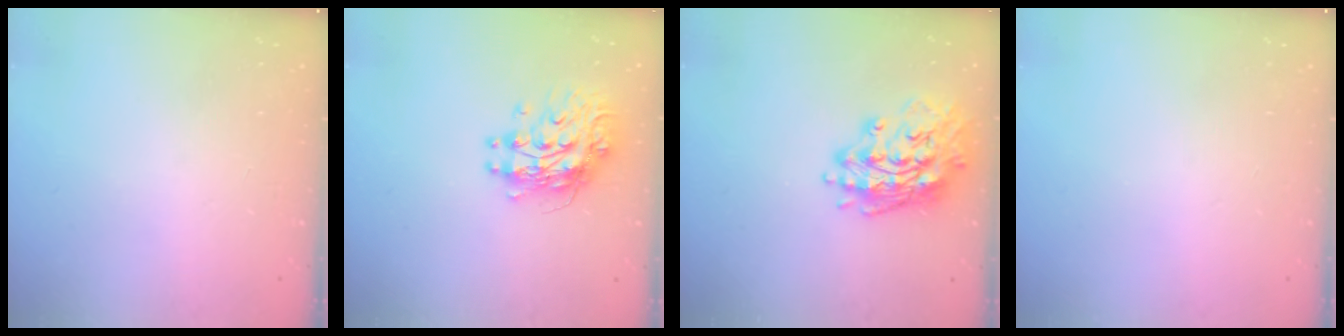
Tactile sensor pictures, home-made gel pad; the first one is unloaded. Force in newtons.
{"total": 11.5, "press": 11.4, "slide": 0.9}
{"total": 17.1, "press": 16.9, "slide": 2.4}
{"total": 0.0}